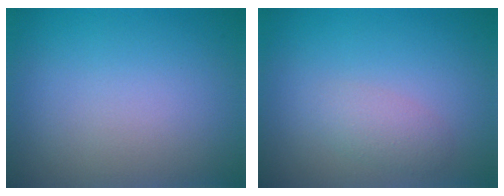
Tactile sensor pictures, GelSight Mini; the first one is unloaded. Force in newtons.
{"total": 1.7, "press": 1.7, "slide": 0.0}